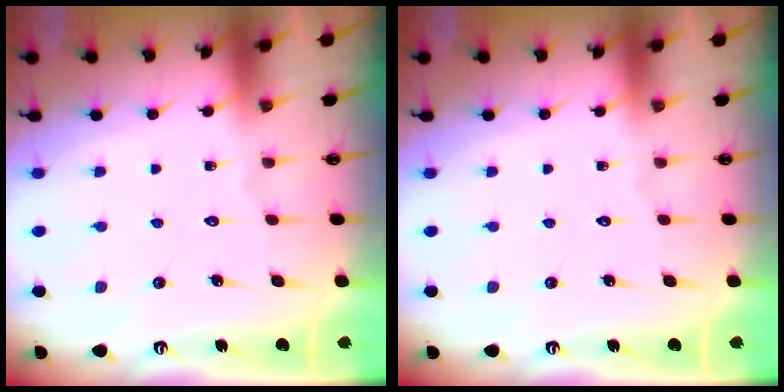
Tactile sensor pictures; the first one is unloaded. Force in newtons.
{"total": 0.0}